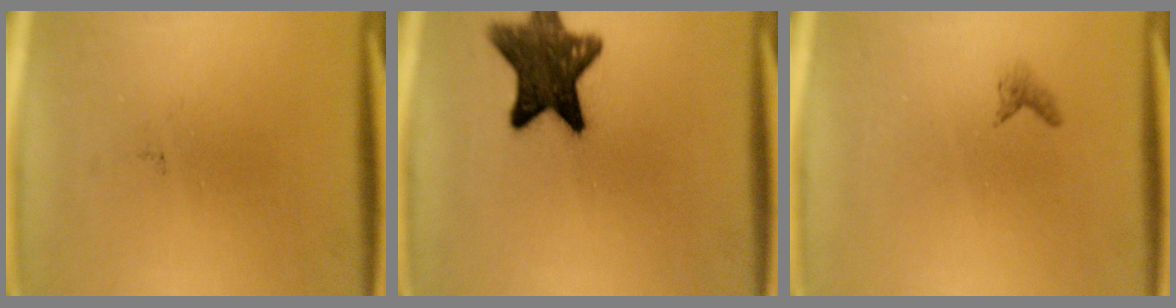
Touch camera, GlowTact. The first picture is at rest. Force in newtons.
{"total": 12.2}
{"total": 0.7}